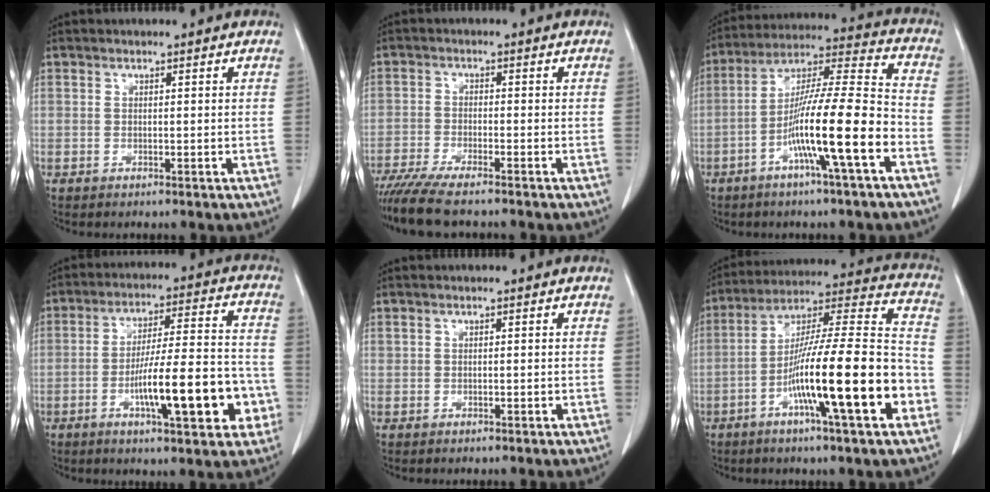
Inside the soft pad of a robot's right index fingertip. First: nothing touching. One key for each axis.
{"total": 9.9, "fx": -8.4, "fy": 0.9, "fz": 5.2, "tx": -0.083, "ty": -0.021, "tz": -0.137}
{"total": 15.2, "fx": -5.9, "fy": -0.2, "fz": 14.1, "tx": -0.250, "ty": 0.006, "tz": -0.108}
{"total": 15.4, "fx": -4.9, "fy": 3.0, "fz": 14.3, "tx": -0.223, "ty": 0.017, "tz": -0.072}
{"total": 0.0}
{"total": 20.8, "fx": -7.1, "fy": 1.2, "fz": 19.5, "tx": -0.304, "ty": -0.002, "tz": -0.121}